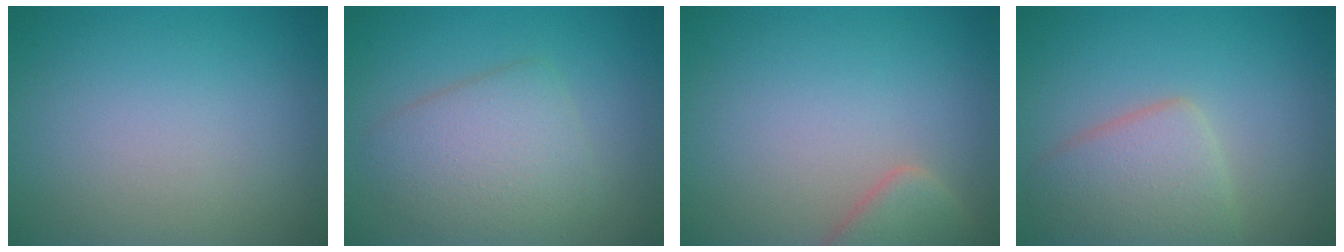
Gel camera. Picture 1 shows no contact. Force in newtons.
{"total": 4.5, "press": 4.5, "slide": 0.3}
{"total": 3.0, "press": 3.0, "slide": 0.3}
{"total": 4.3, "press": 4.3, "slide": 0.3}